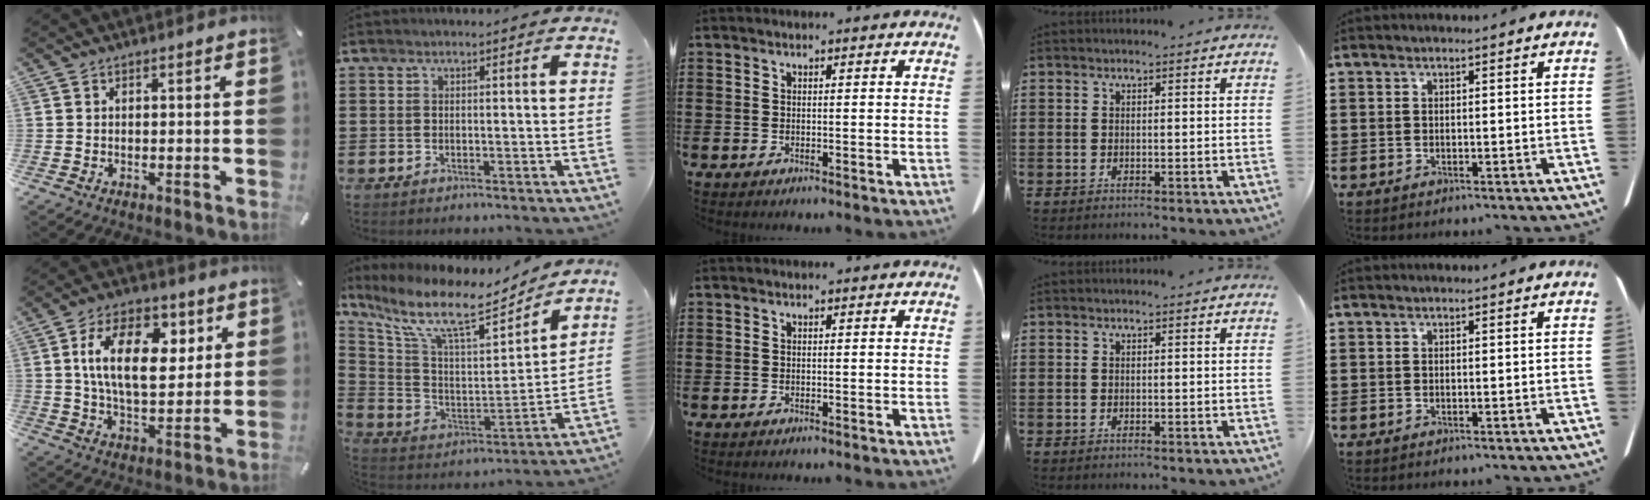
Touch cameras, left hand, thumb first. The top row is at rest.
{"thumb": {"total": 16.8, "force": [5.2, 9.7, 12.8], "torque": [-0.218, 0.006, 0.087]}, "index": {"total": 11.4, "force": [8.8, 2.6, 6.6], "torque": [-0.165, -0.049, 0.148]}}